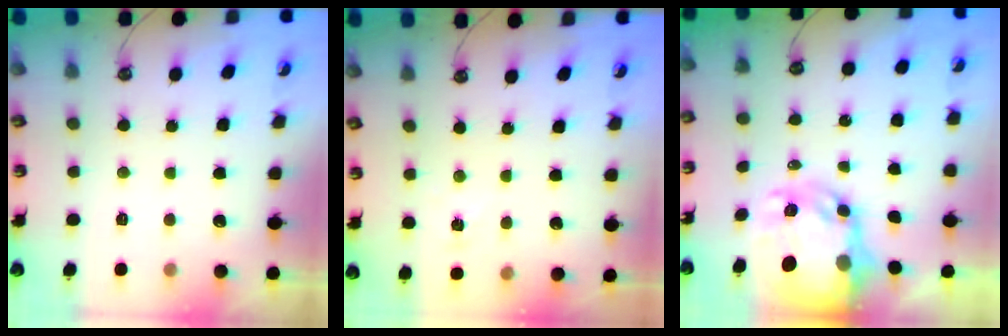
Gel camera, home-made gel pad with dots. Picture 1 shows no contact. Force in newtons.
{"total": 3.2, "press": 3.2, "slide": 0.3}
{"total": 8.6, "press": 8.5, "slide": 0.8}